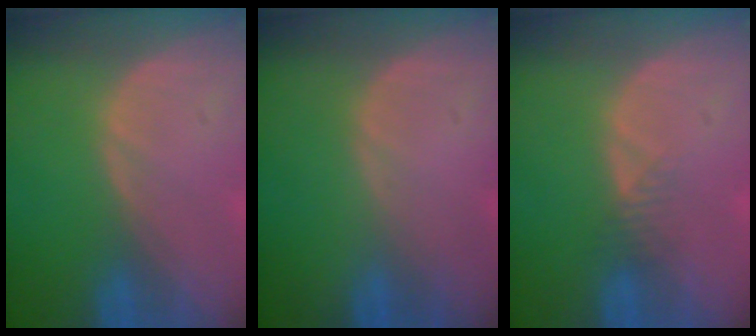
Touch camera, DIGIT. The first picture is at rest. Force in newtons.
{"total": 0.0}
{"total": 1.6, "press": 1.4, "slide": 0.9}